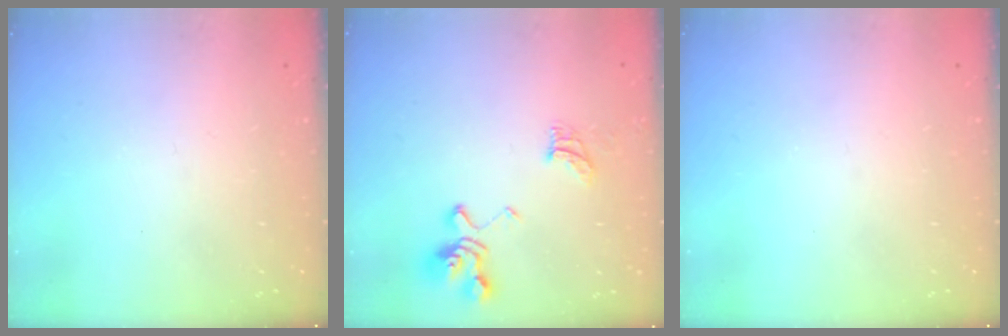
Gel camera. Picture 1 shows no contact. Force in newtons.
{"total": 8.6, "press": 8.4, "slide": 1.5}
{"total": 0.0}